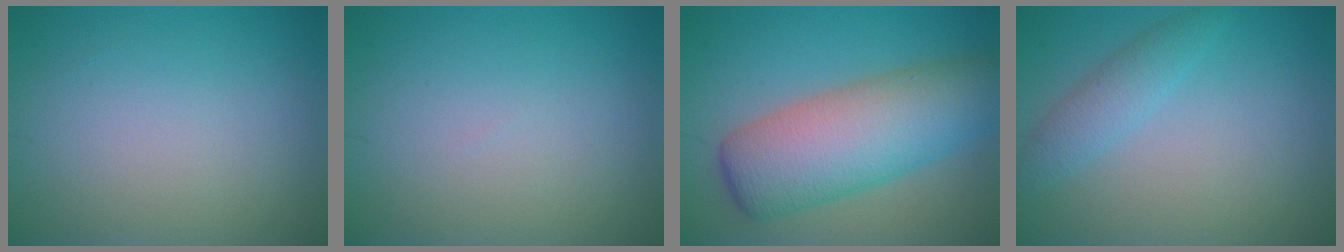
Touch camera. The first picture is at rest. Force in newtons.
{"total": 0.0}
{"total": 9.5, "press": 9.5, "slide": 0.2}
{"total": 2.3, "press": 2.3, "slide": 0.2}